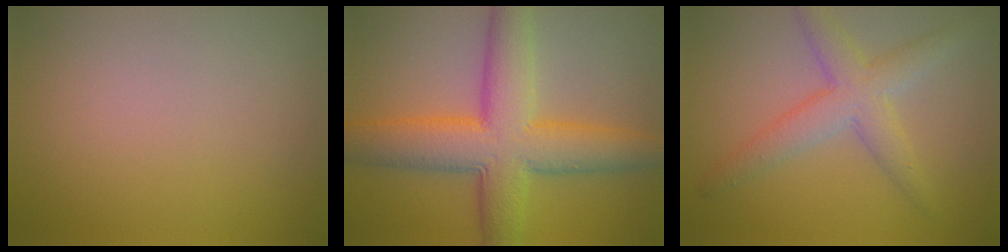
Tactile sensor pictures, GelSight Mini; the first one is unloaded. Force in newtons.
{"total": 9.2, "press": 9.2, "slide": 0.2}
{"total": 4.3, "press": 4.2, "slide": 0.1}